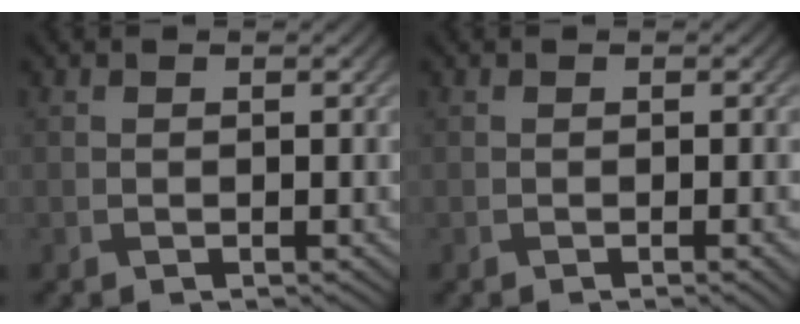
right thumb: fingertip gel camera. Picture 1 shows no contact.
{"total": 1.2, "force": [-0.3, 0.2, 1.1], "torque": [-0.014, -0.001, -0.007]}